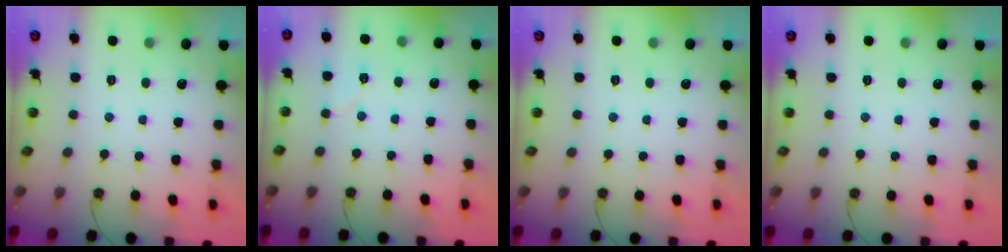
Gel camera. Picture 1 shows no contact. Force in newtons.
{"total": 4.3, "press": 3.9, "slide": 1.8}
{"total": 0.0}
{"total": 0.0}